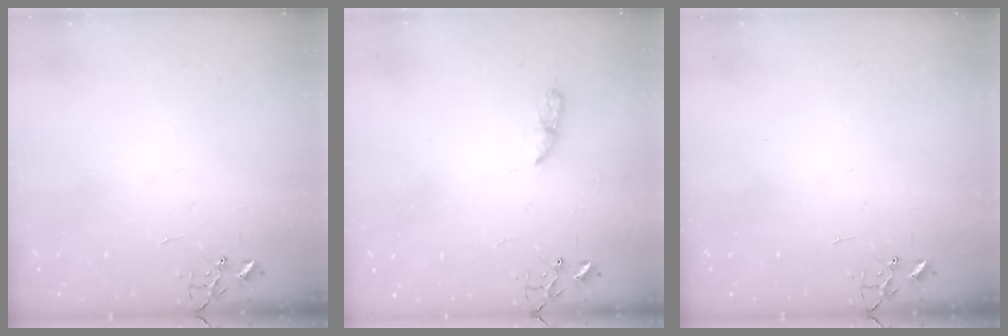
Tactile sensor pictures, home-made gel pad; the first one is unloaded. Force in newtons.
{"total": 5.0, "press": 4.9, "slide": 0.6}
{"total": 0.0}